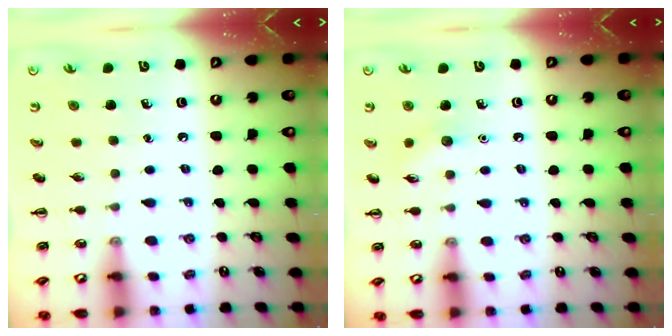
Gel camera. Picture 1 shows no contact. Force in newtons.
{"total": 6.9, "press": 6.6, "slide": 1.7}